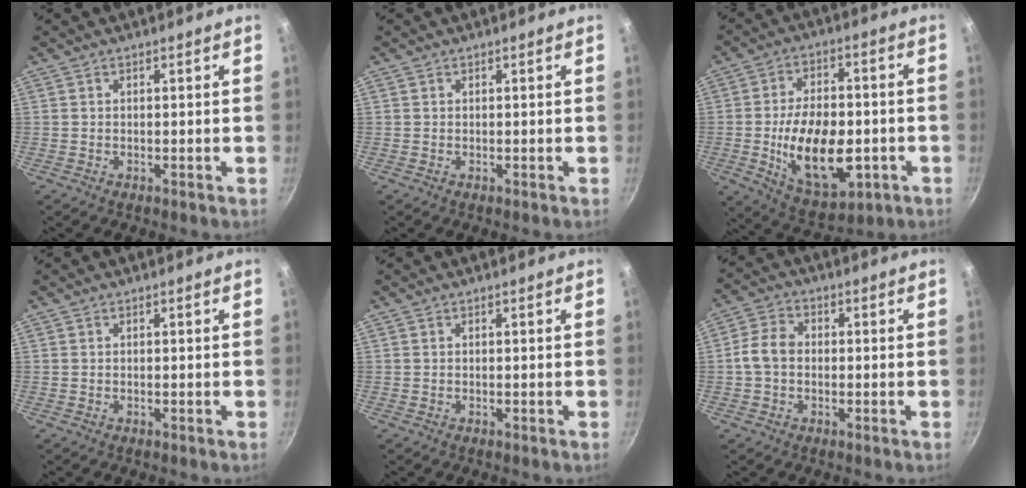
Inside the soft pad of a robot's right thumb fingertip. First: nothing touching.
{"total": 0.0}
{"total": 18.3, "force": [-3.9, 10.3, 14.7], "torque": [-0.221, 0.013, -0.047]}
{"total": 0.0}
{"total": 0.0}
{"total": 5.7, "force": [-0.4, 4.4, 3.7], "torque": [-0.060, 0.018, -0.020]}